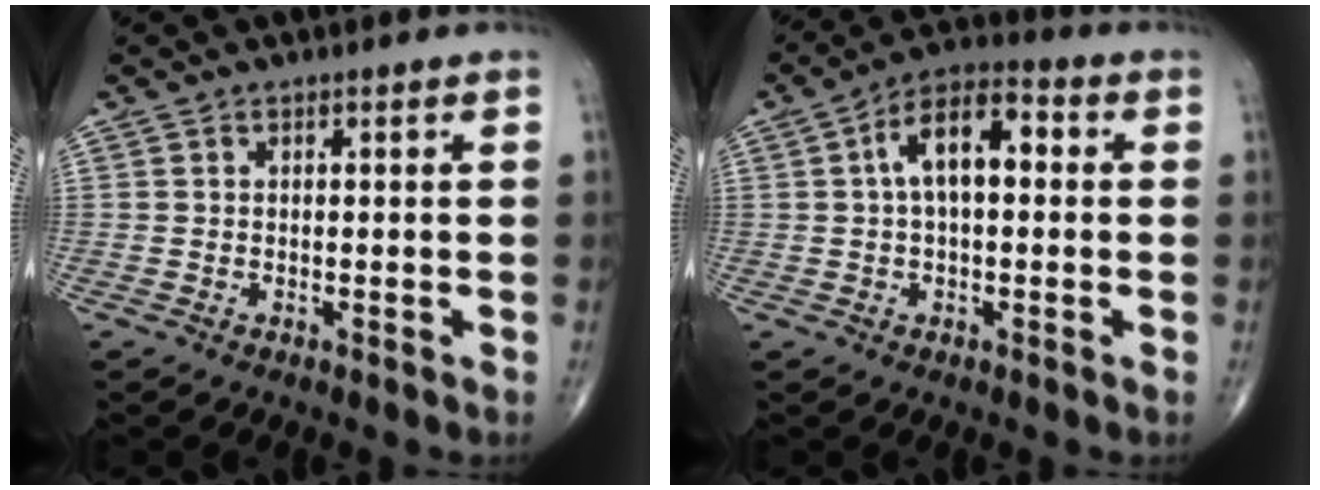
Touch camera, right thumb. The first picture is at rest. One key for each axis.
{"total": 10.6, "fx": 1.5, "fy": 5.4, "fz": 9.0, "tx": -0.147, "ty": 0.031, "tz": 0.014}